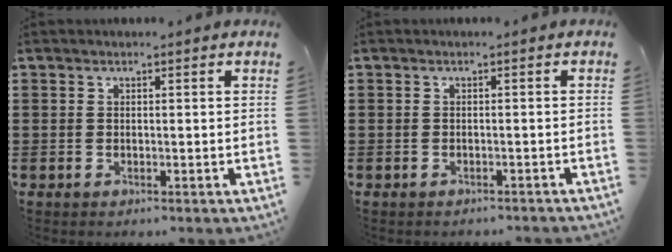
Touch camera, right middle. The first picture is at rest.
{"total": 0.7, "force": [-0.7, 0.0, 0.1], "torque": [-0.004, -0.003, -0.014]}